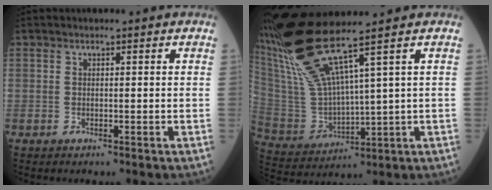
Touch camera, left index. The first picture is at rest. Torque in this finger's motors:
{"motor_torque": [0.24, -0.83, 0.35, 0.09]}